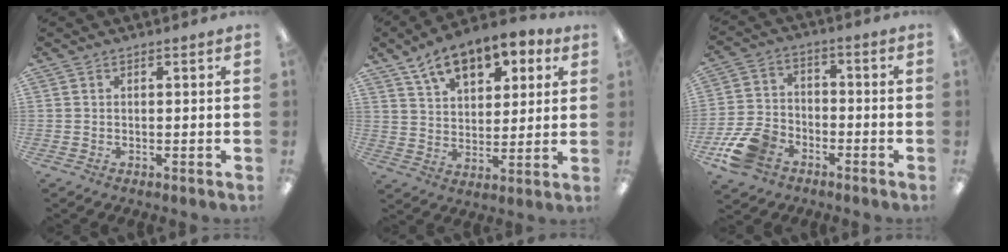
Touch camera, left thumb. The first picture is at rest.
{"total": 12.6, "force": [8.9, 6.8, 5.8], "torque": [-0.095, -0.043, 0.163]}
{"total": 10.7, "force": [-6.2, 7.1, 5.0], "torque": [-0.109, 0.039, -0.114]}